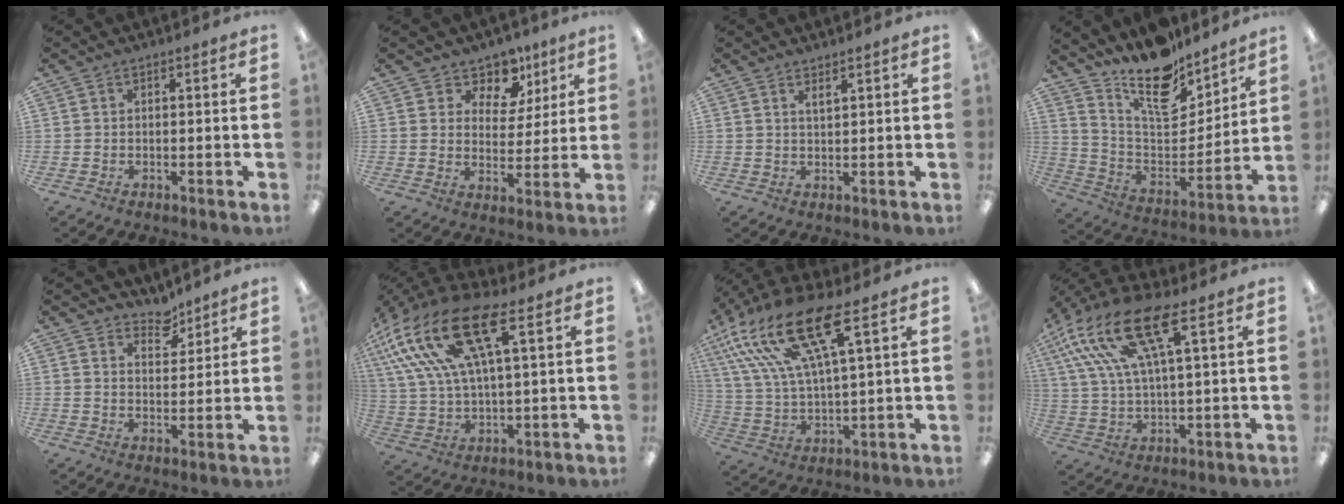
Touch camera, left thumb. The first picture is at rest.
{"total": 8.4, "force": [5.8, 5.8, 2.0], "torque": [-0.034, -0.044, 0.108]}
{"total": 1.7, "force": [1.4, 0.3, 0.9], "torque": [-0.019, 0.000, 0.026]}
{"total": 17.5, "force": [13.8, 7.0, 8.1], "torque": [-0.135, -0.107, 0.246]}
{"total": 5.6, "force": [5.0, 2.5, 1.0], "torque": [-0.001, -0.035, 0.088]}
{"total": 21.3, "force": [10.3, 8.3, 16.7], "torque": [-0.341, -0.035, 0.174]}
{"total": 19.5, "force": [11.0, 5.9, 14.9], "torque": [-0.304, -0.040, 0.182]}
{"total": 18.6, "force": [9.7, 6.1, 14.7], "torque": [-0.311, -0.027, 0.161]}